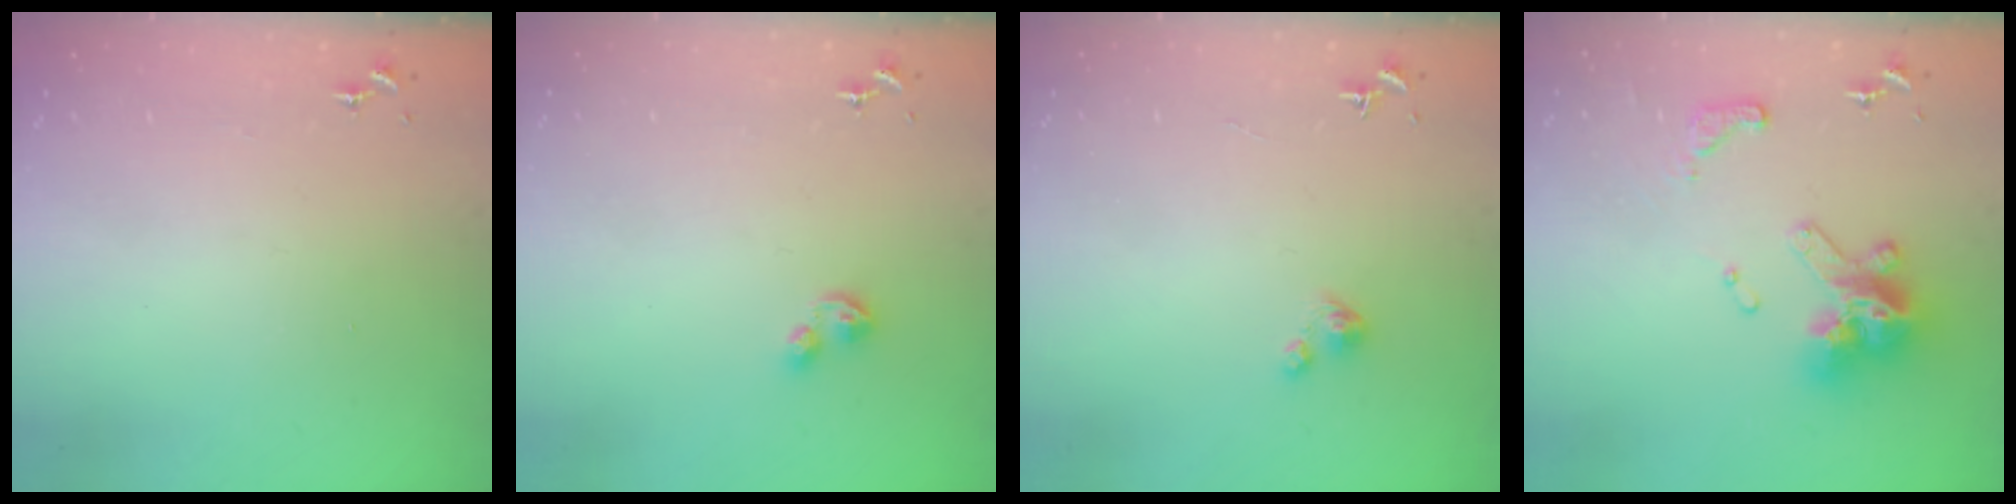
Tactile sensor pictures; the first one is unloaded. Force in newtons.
{"total": 4.4, "press": 4.3, "slide": 0.5}
{"total": 3.5, "press": 3.5, "slide": 0.3}
{"total": 17.0, "press": 17.0, "slide": 1.5}